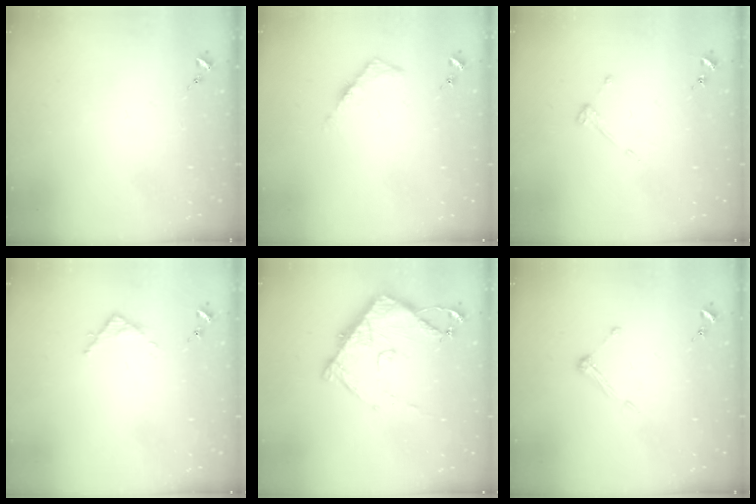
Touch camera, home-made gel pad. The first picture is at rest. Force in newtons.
{"total": 4.5, "press": 4.5, "slide": 0.4}
{"total": 4.3, "press": 4.3, "slide": 0.4}
{"total": 2.8, "press": 2.8, "slide": 0.4}
{"total": 10.7, "press": 10.7, "slide": 1.3}
{"total": 5.7, "press": 5.7, "slide": 0.4}